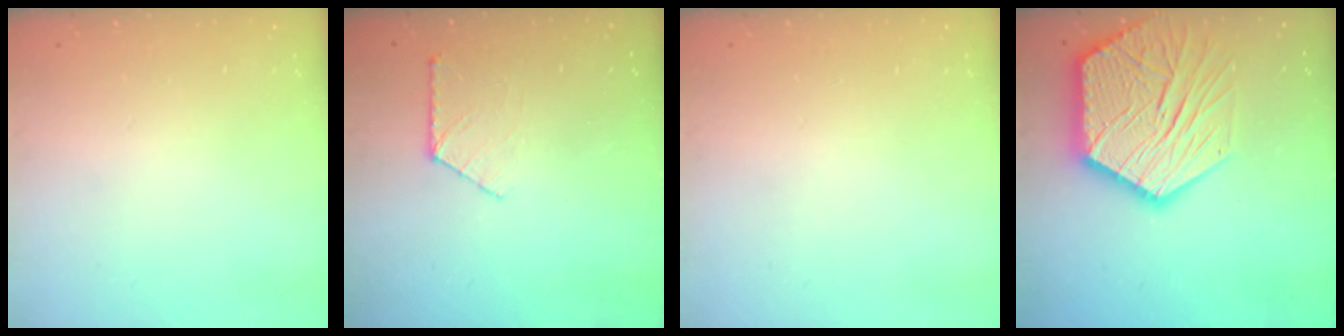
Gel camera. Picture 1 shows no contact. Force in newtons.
{"total": 4.9, "press": 4.9, "slide": 0.6}
{"total": 0.0}
{"total": 25.2, "press": 25.1, "slide": 2.2}